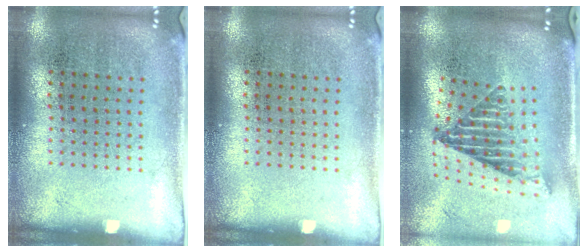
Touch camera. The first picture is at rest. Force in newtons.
{"total": 0.0}
{"total": 2.6, "press": 1.6, "slide": 2.0}